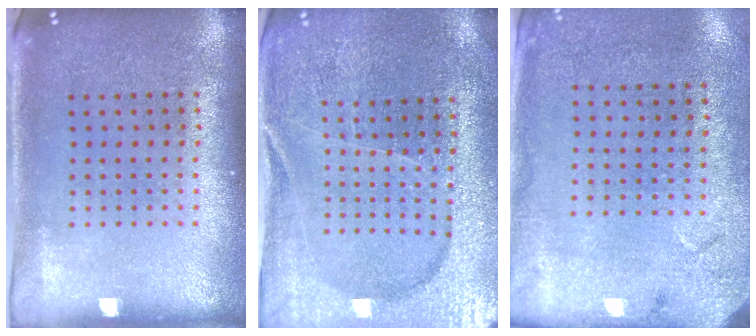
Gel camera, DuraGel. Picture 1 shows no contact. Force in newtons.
{"total": 3.0, "press": 3.0, "slide": 0.4}
{"total": 2.7, "press": 2.2, "slide": 1.6}